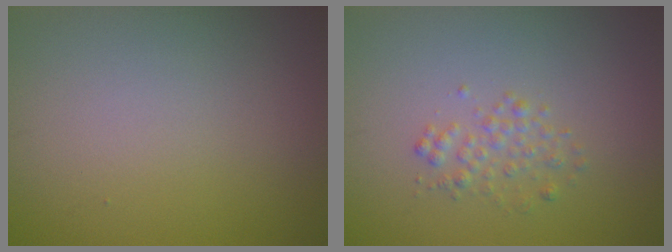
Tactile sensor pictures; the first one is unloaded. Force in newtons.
{"total": 1.5, "press": 1.5, "slide": 0.0}